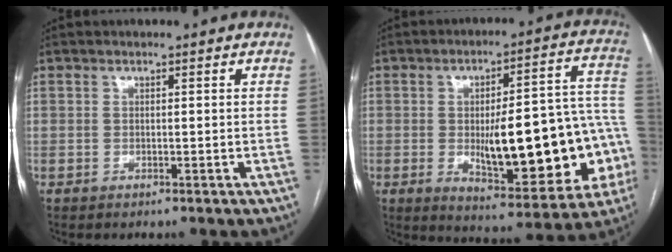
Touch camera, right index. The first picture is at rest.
{"total": 22.8, "force": [-3.7, 6.5, 21.6], "torque": [-0.231, 0.030, -0.030]}